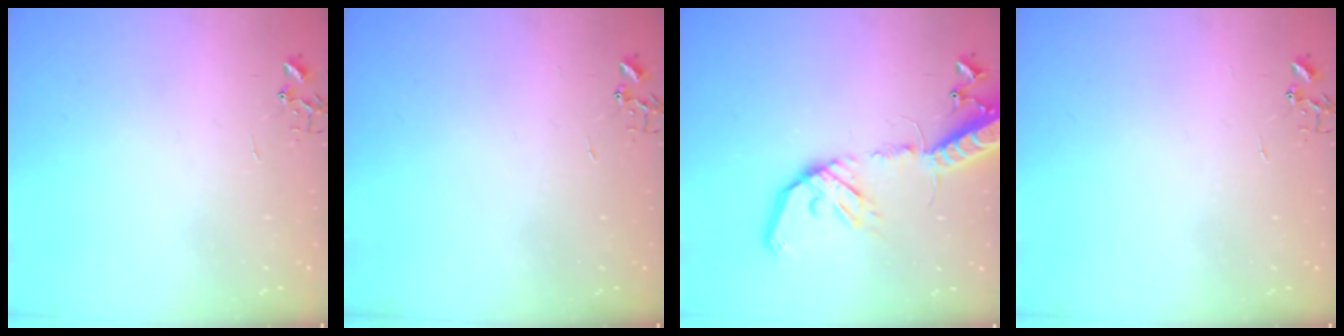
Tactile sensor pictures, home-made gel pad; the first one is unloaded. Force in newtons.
{"total": 0.0}
{"total": 17.9, "press": 17.6, "slide": 3.7}
{"total": 0.0}